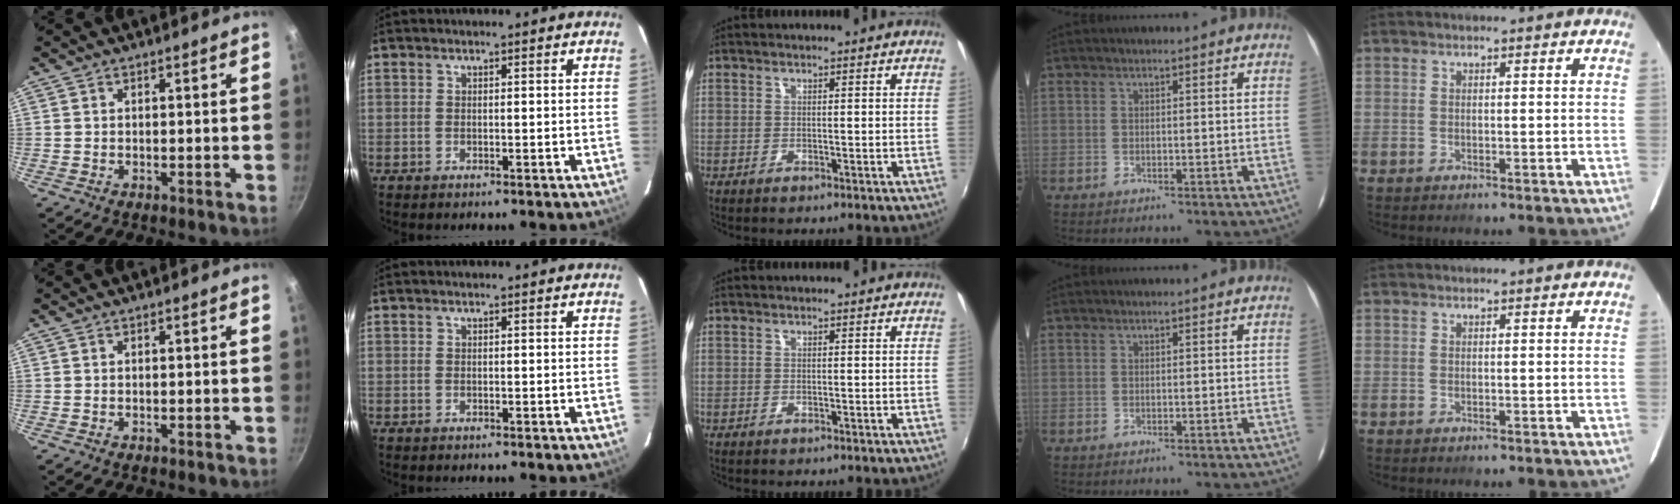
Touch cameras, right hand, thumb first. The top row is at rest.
{}